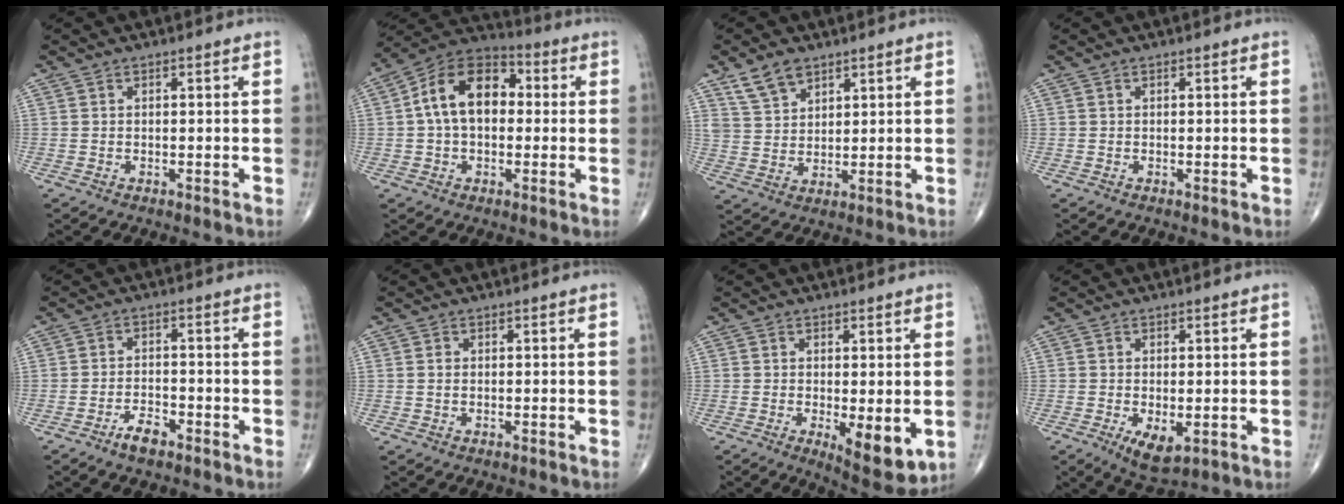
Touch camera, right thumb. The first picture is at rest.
{"total": 14.0, "force": [1.2, 9.0, 10.6], "torque": [-0.161, 0.034, 0.005]}
{"total": 6.5, "force": [4.4, 3.8, 2.9], "torque": [-0.040, -0.022, 0.094]}
{"total": 0.0}
{"total": 3.8, "force": [-2.7, 1.4, 2.3], "torque": [-0.042, 0.016, -0.049]}
{"total": 1.0, "force": [0.1, 0.7, 0.6], "torque": [-0.010, 0.001, 0.001]}
{"total": 8.3, "force": [-1.7, 3.1, 7.5], "torque": [-0.101, -0.023, -0.018]}
{"total": 5.4, "force": [-1.5, 2.5, 4.5], "torque": [-0.078, -0.014, -0.017]}